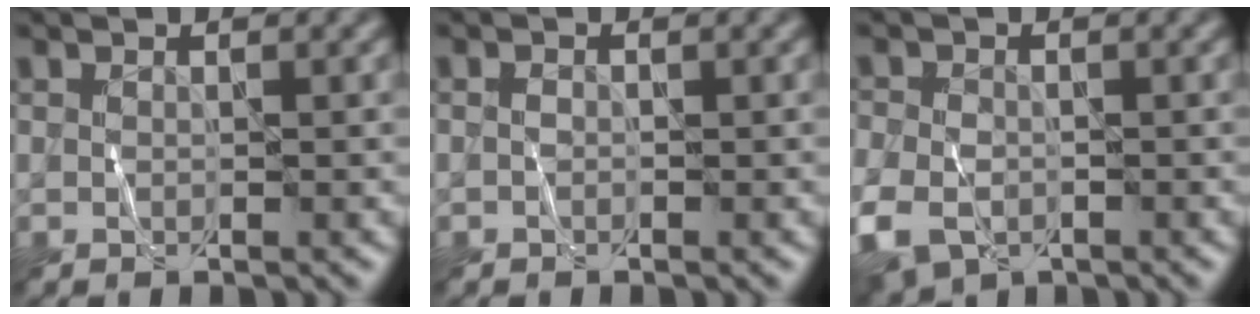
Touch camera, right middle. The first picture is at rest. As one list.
[{"total": 0.6, "force": [-0.2, 0.5, 0.3], "torque": [-0.008, 0.002, -0.005]}, {"total": 5.3, "force": [-2.7, 3.5, 3.0], "torque": [-0.071, -0.014, -0.056]}]